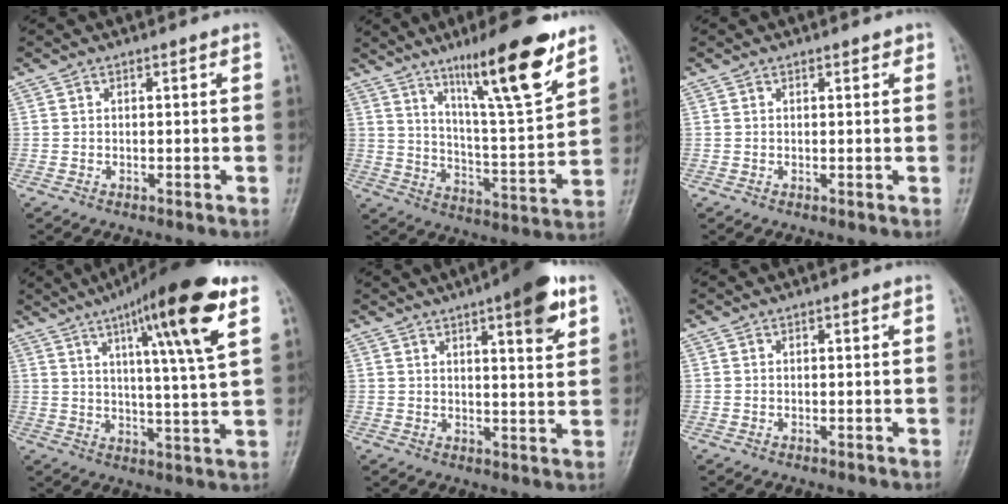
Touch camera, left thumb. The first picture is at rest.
{"total": 18.0, "force": [11.6, 2.7, 13.5], "torque": [-0.193, -0.070, 0.192]}
{"total": 1.0, "force": [0.8, 0.5, 0.4], "torque": [0.001, -0.004, 0.006]}
{"total": 17.6, "force": [8.7, 1.9, 15.2], "torque": [-0.227, -0.028, 0.127]}
{"total": 10.4, "force": [5.6, 2.5, 8.4], "torque": [-0.100, -0.023, 0.071]}
{"total": 0.5, "force": [0.4, 0.3, 0.2], "torque": [-0.005, -0.002, 0.003]}